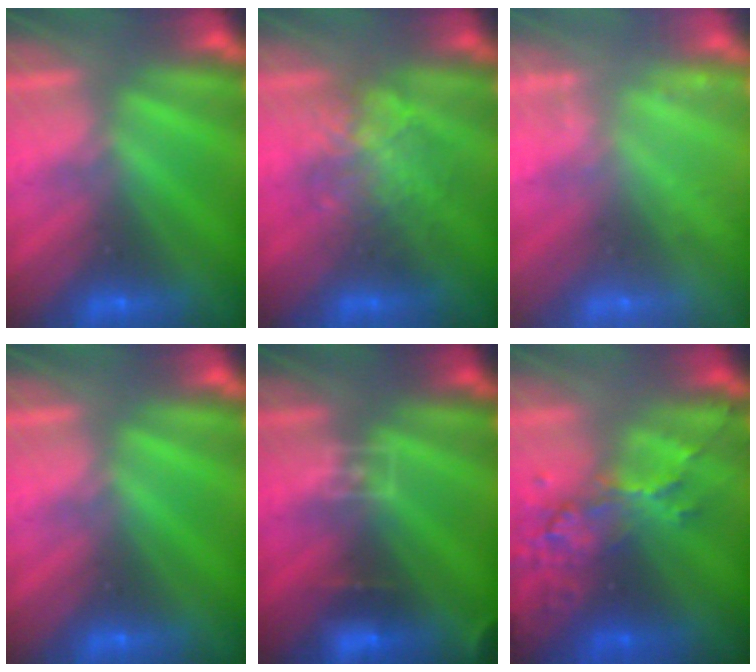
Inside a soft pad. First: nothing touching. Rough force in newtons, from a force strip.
{"total": 2.3}
{"total": 2.3}
{"total": 0.0}
{"total": 3.0}
{"total": 7.9}